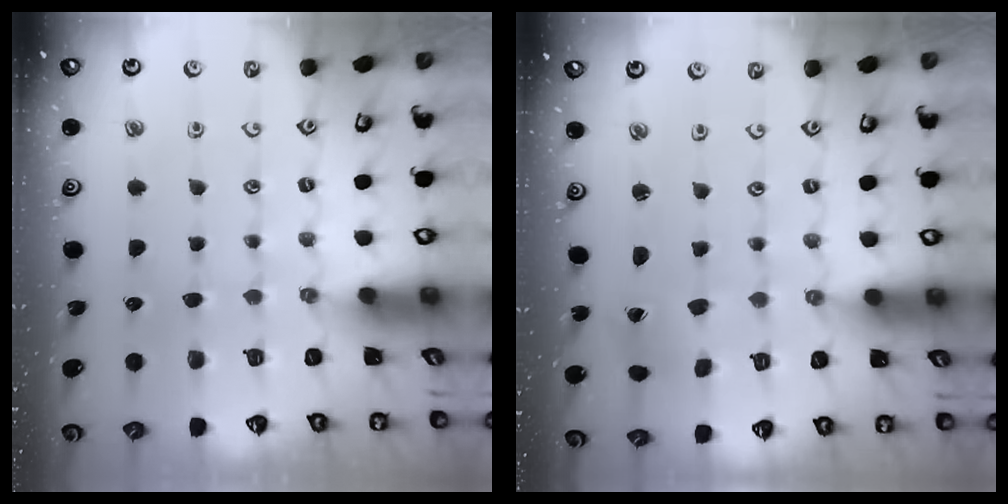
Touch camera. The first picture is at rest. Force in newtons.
{"total": 1.6, "press": 1.6, "slide": 0.2}